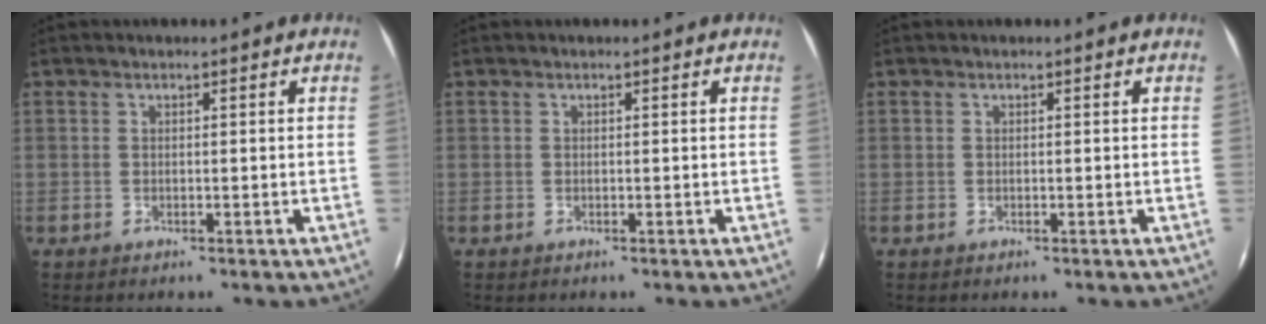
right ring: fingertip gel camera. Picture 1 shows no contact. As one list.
[{"total": 0.0}, {"total": 0.0}]